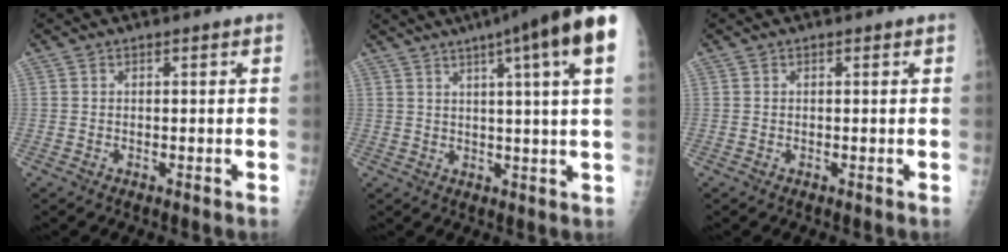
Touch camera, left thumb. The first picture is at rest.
{"total": 17.2, "force": [9.2, 0.8, 14.5], "torque": [-0.201, -0.003, 0.103]}
{"total": 0.0}